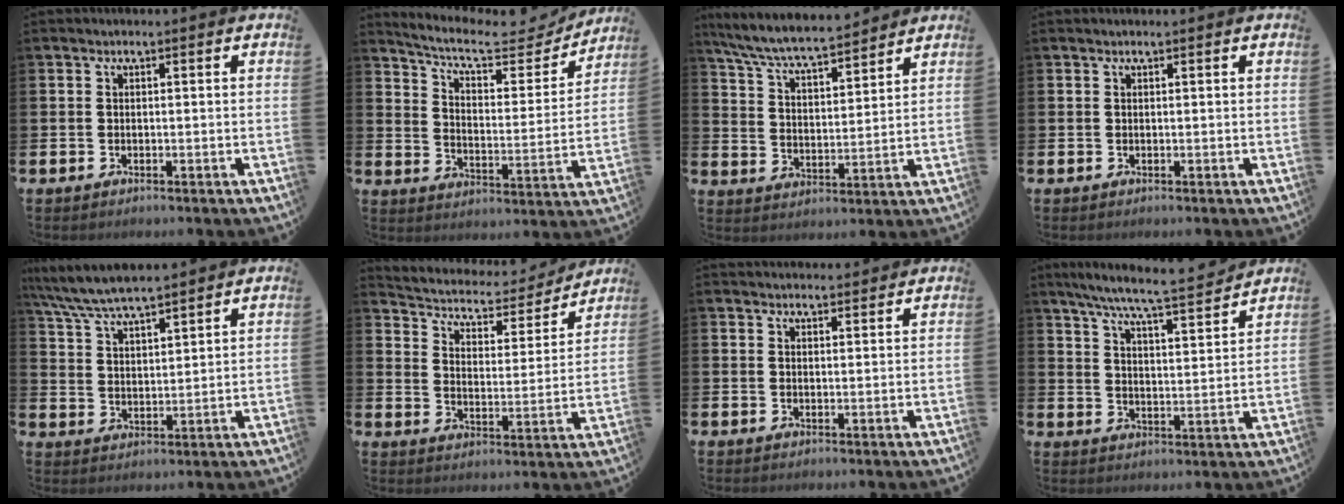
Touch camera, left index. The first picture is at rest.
{"total": 8.3, "force": [7.5, 2.2, 2.9], "torque": [-0.075, -0.053, 0.125]}
{"total": 7.1, "force": [6.7, 0.5, 2.1], "torque": [-0.071, -0.046, 0.117]}
{"total": 0.0}
{"total": 6.4, "force": [6.2, 0.6, 1.6], "torque": [-0.058, -0.030, 0.112]}
{"total": 5.1, "force": [4.6, 1.9, 1.1], "torque": [-0.051, -0.039, 0.073]}
{"total": 2.3, "force": [2.2, 0.4, -0.1], "torque": [0.008, -0.015, 0.039]}
{"total": 7.8, "force": [7.2, 0.0, 3.1], "torque": [-0.083, -0.047, 0.124]}